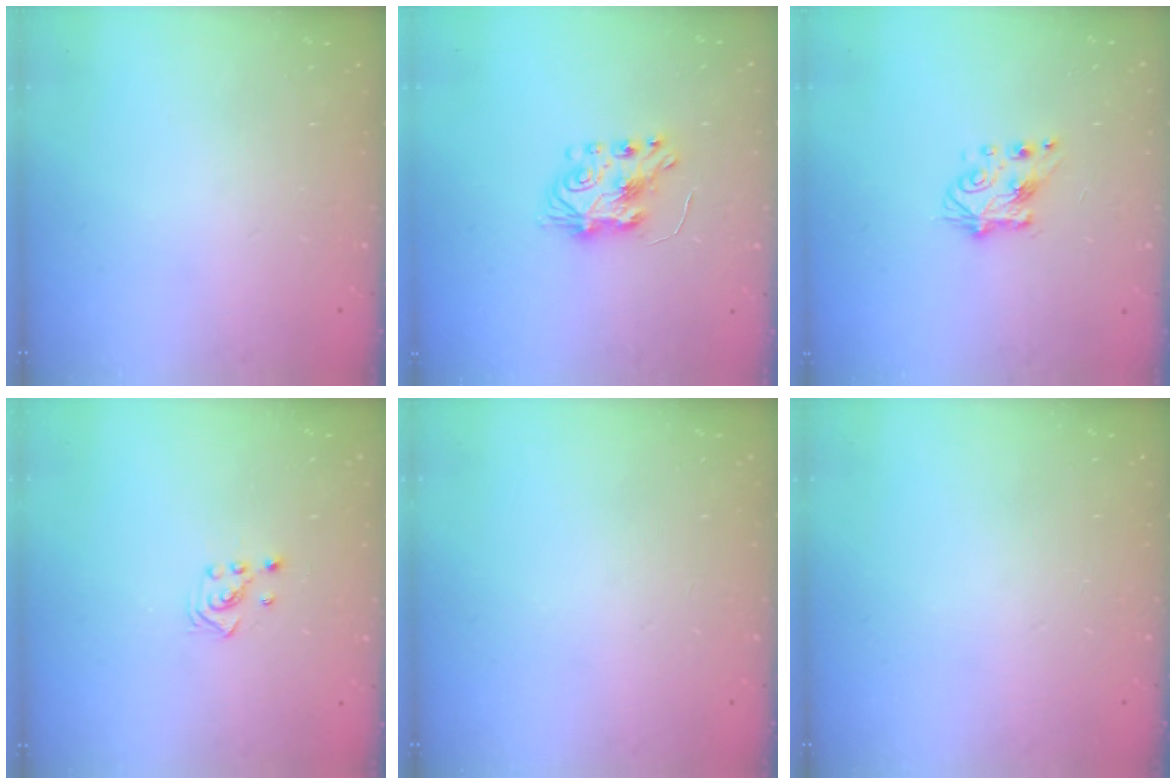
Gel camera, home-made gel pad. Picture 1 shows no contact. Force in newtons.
{"total": 7.7, "press": 7.7, "slide": 0.5}
{"total": 6.4, "press": 6.3, "slide": 0.9}
{"total": 2.2, "press": 2.2, "slide": 0.2}
{"total": 0.0}
{"total": 0.0}